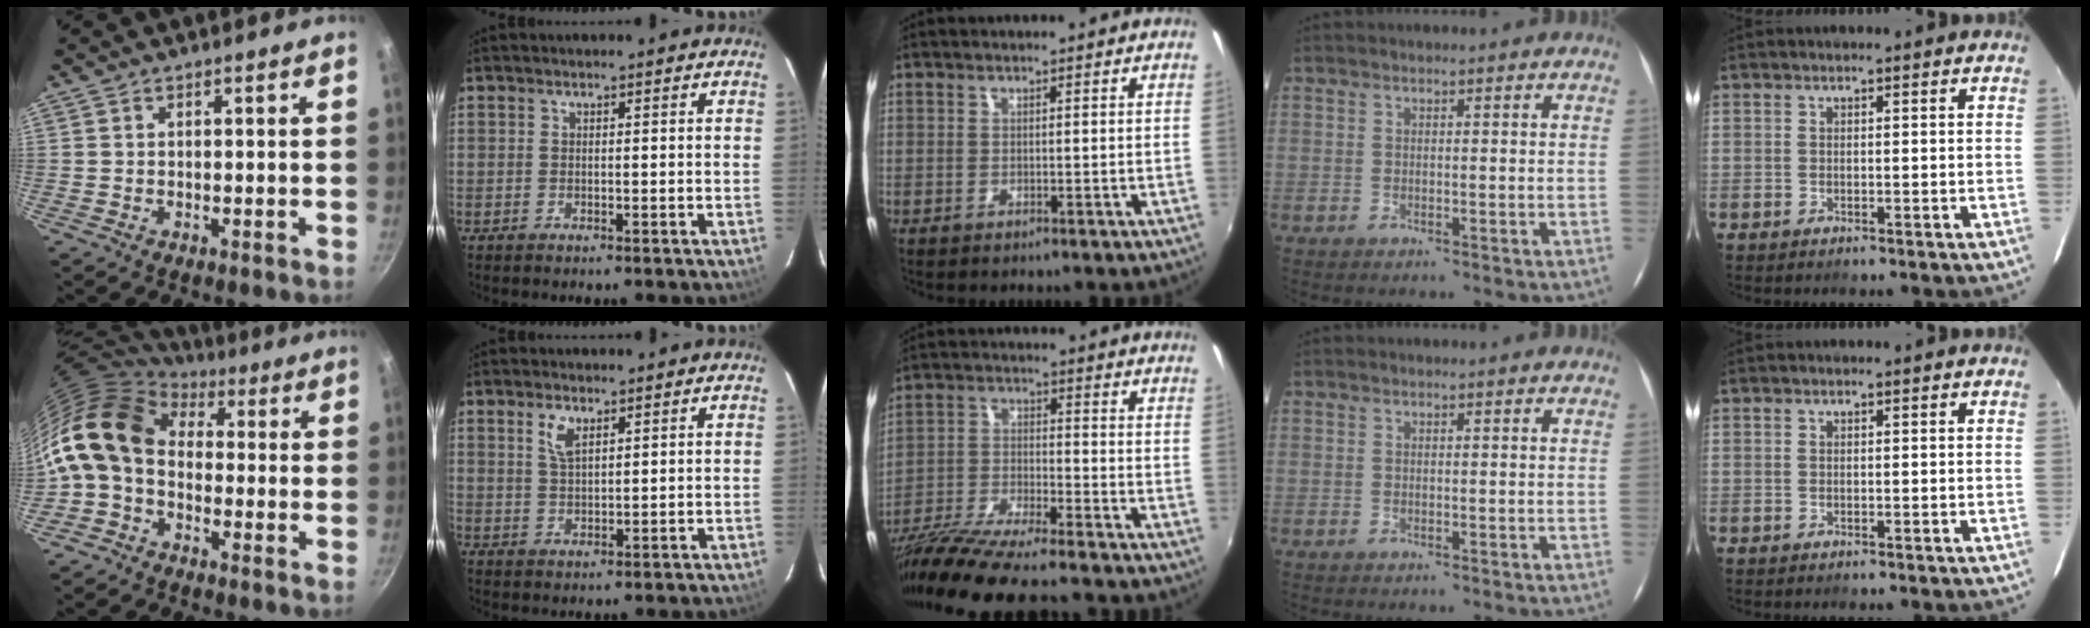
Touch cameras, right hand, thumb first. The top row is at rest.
{"thumb": {"total": 13.1, "force": [0.6, 9.3, 9.2], "torque": [-0.159, 0.025, -0.013]}, "index": {"total": 3.6, "force": [2.0, 1.6, 2.6], "torque": [-0.050, 0.002, 0.039]}, "middle": {"total": 14.9, "force": [-12.9, 0.0, 7.4], "torque": [-0.156, -0.036, -0.235]}}